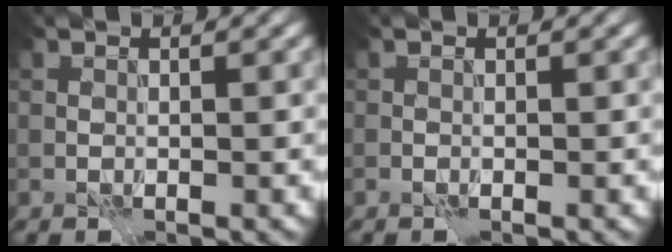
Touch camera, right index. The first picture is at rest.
{"total": 0.0}